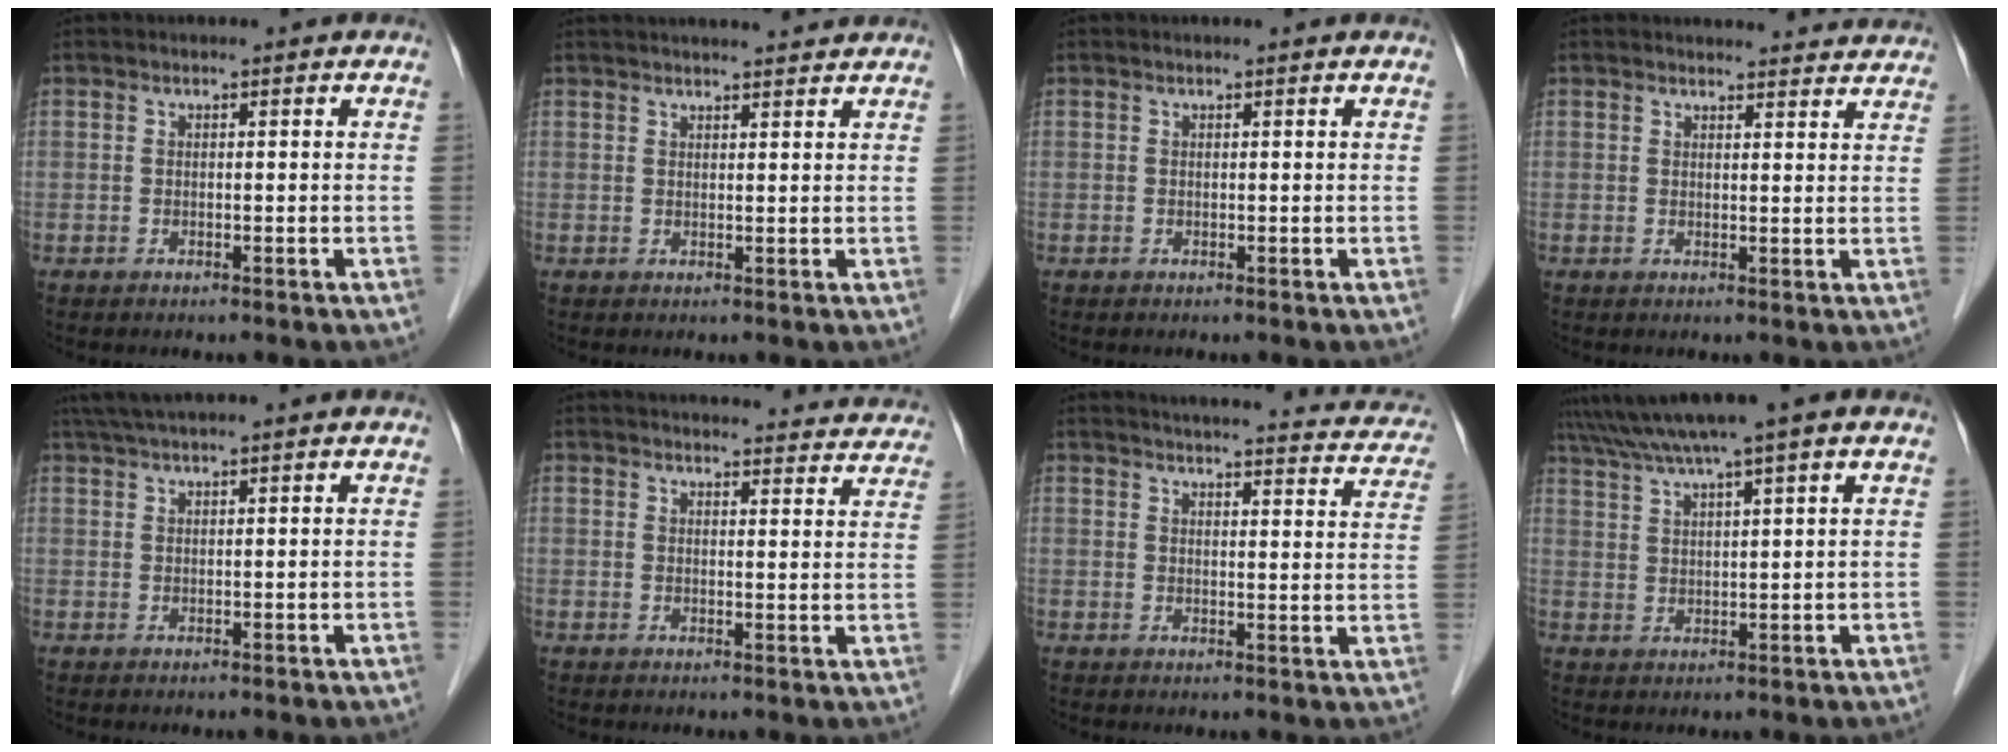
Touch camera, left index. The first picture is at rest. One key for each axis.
{"total": 9.3, "fx": 8.7, "fy": 0.7, "fz": 3.3, "tx": -0.045, "ty": 0.026, "tz": 0.107}
{"total": 0.6, "fx": 0.6, "fy": 0.0, "fz": 0.2, "tx": -0.004, "ty": 0.006, "tz": 0.008}
{"total": 11.2, "fx": 10.9, "fy": 1.9, "fz": 1.8, "tx": 0.005, "ty": 0.005, "tz": 0.103}
{"total": 5.2, "fx": 4.1, "fy": -1.0, "fz": 3.1, "tx": -0.058, "ty": 0.030, "tz": 0.077}
{"total": 22.5, "fx": 21.6, "fy": 4.0, "fz": 4.8, "tx": -0.055, "ty": -0.024, "tz": 0.244}
{"total": 22.8, "fx": 21.2, "fy": 4.1, "fz": 7.3, "tx": -0.092, "ty": -0.031, "tz": 0.233}
{"total": 8.6, "fx": 6.8, "fy": -1.3, "fz": 5.1, "tx": -0.093, "ty": 0.032, "tz": 0.109}